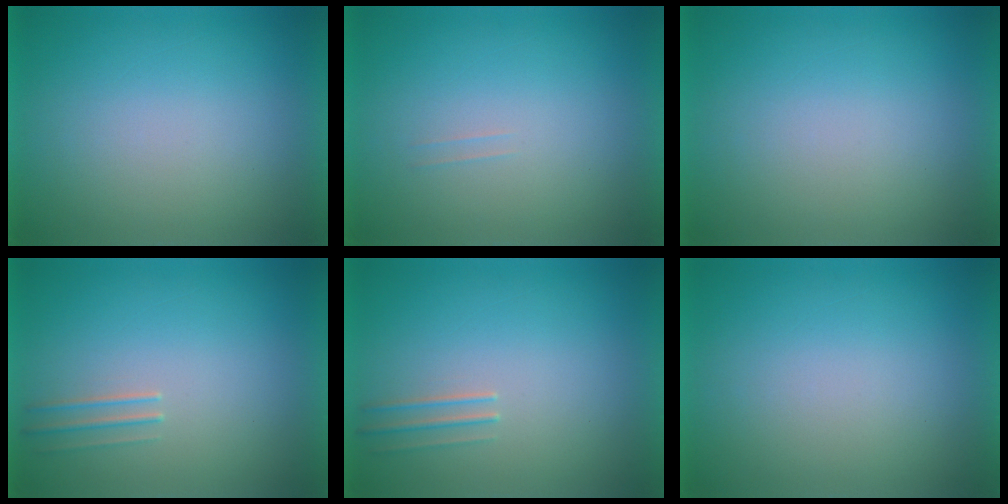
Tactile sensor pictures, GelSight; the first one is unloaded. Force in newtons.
{"total": 1.0}
{"total": 0.0}
{"total": 1.4}
{"total": 1.3}
{"total": 0.0}